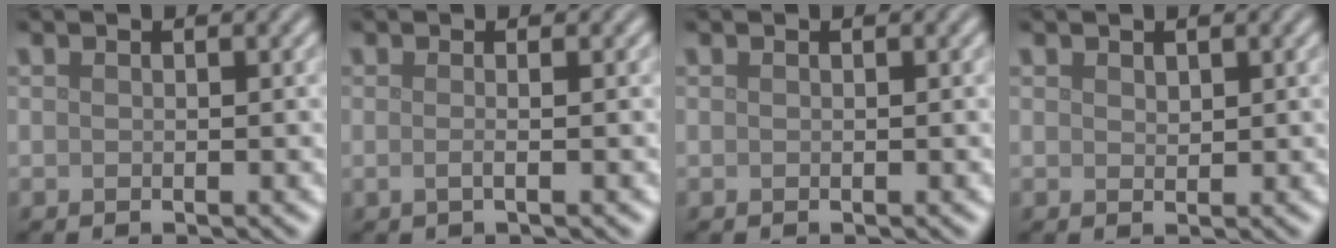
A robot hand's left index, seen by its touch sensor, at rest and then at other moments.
{"total": 1.6, "force": [0.0, 0.7, 1.4], "torque": [-0.018, -0.009, -0.016]}
{"total": 0.0}
{"total": 0.7, "force": [0.5, 0.4, 0.3], "torque": [-0.006, -0.001, 0.011]}